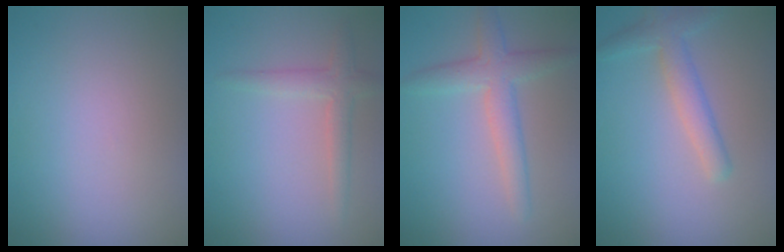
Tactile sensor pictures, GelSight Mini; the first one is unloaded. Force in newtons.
{"total": 2.3, "press": 2.3, "slide": 0.1}
{"total": 2.8, "press": 2.8, "slide": 0.2}
{"total": 2.9, "press": 2.9, "slide": 0.1}